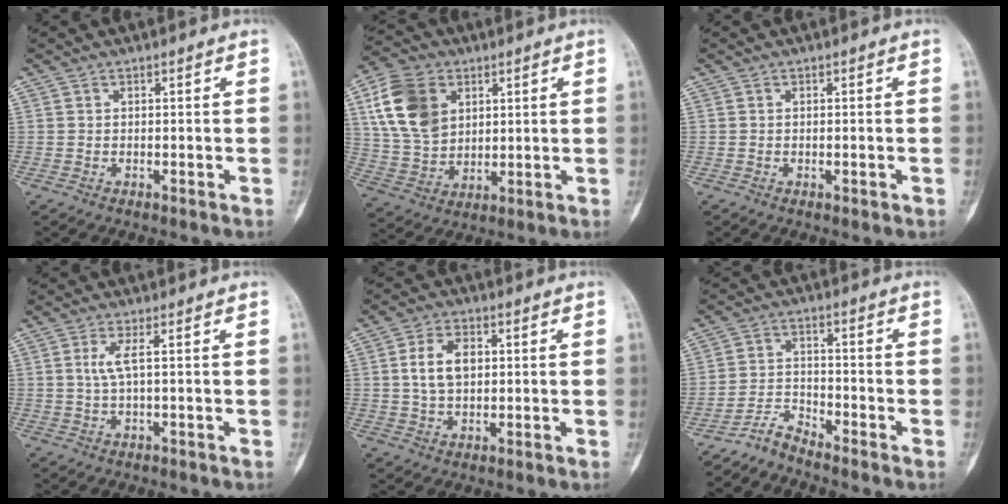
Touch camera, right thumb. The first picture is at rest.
{"total": 14.4, "force": [4.9, 10.5, 8.6], "torque": [-0.142, -0.008, 0.096]}
{"total": 0.9, "force": [-0.3, 0.2, 0.8], "torque": [-0.011, 0.001, -0.002]}
{"total": 2.8, "force": [0.6, 0.2, 2.7], "torque": [-0.077, 0.004, 0.015]}
{"total": 7.2, "force": [1.2, 4.5, 5.4], "torque": [-0.091, 0.004, 0.023]}
{"total": 4.0, "force": [-4.0, 0.2, 0.4], "torque": [-0.010, 0.025, -0.082]}